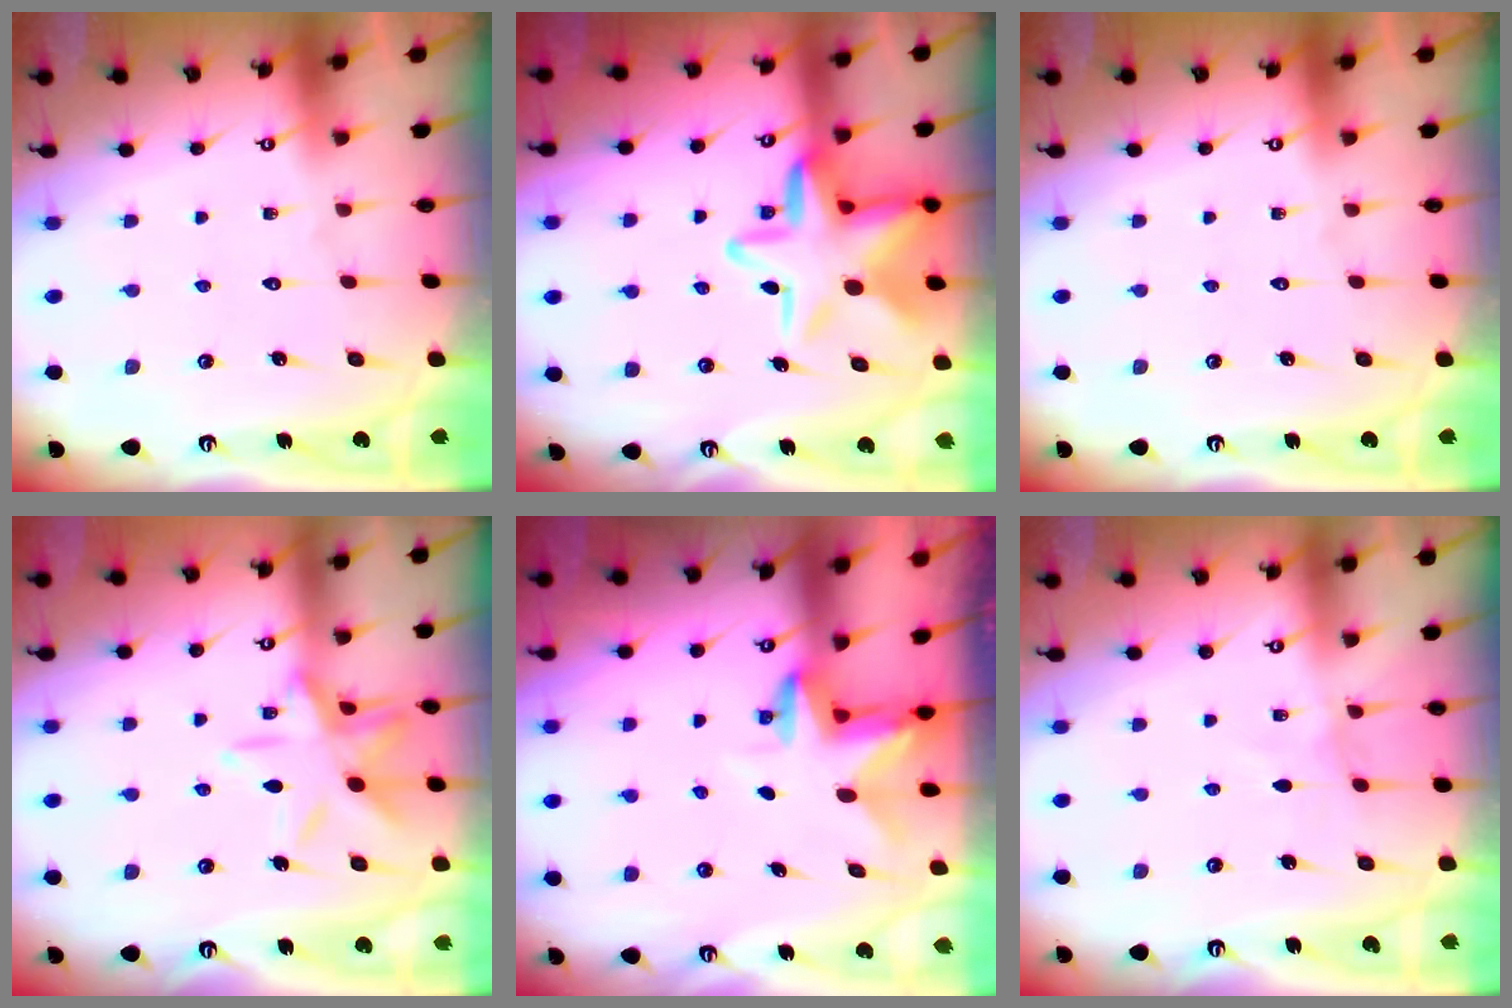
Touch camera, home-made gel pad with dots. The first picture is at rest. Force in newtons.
{"total": 15.9, "press": 15.8, "slide": 2.4}
{"total": 0.0}
{"total": 13.7, "press": 13.7, "slide": 1.0}
{"total": 3.0, "press": 3.0, "slide": 0.3}
{"total": 2.9, "press": 2.9, "slide": 0.4}